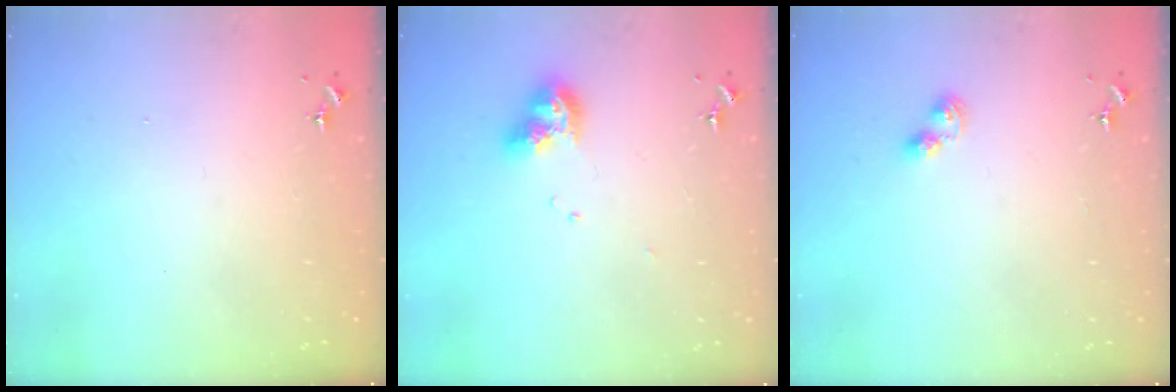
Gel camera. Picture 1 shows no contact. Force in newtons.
{"total": 9.7, "press": 9.6, "slide": 1.1}
{"total": 4.9, "press": 4.9, "slide": 0.6}